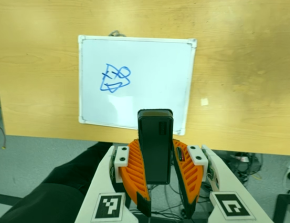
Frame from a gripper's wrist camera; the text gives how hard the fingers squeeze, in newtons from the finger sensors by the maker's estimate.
{"total": 6.8, "left": 5.1, "right": 8.5}